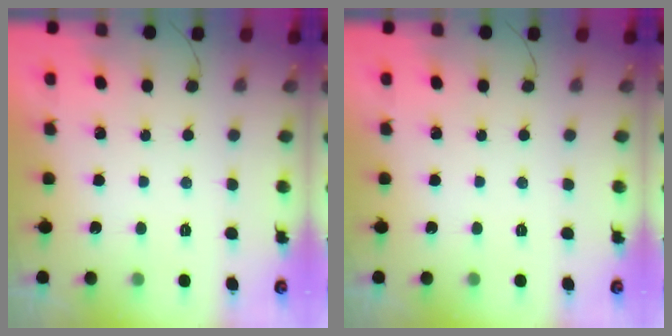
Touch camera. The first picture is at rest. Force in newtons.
{"total": 0.0}